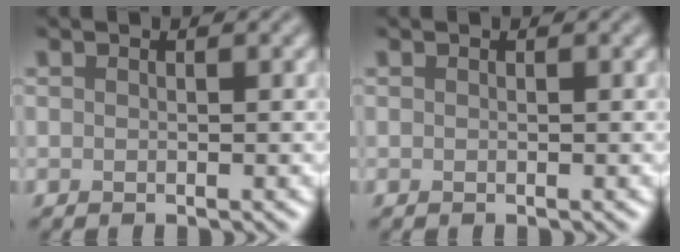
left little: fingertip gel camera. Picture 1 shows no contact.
{"total": 0.0}